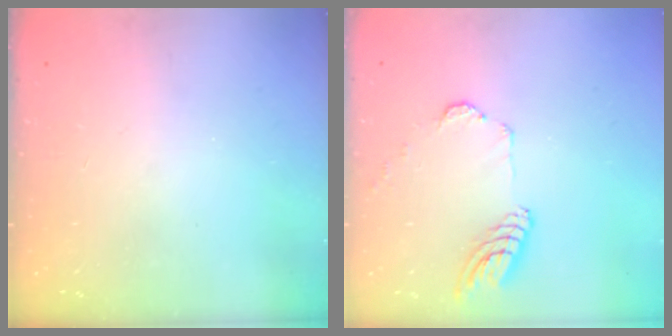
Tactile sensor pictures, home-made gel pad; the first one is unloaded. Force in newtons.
{"total": 11.8, "press": 11.7, "slide": 1.3}